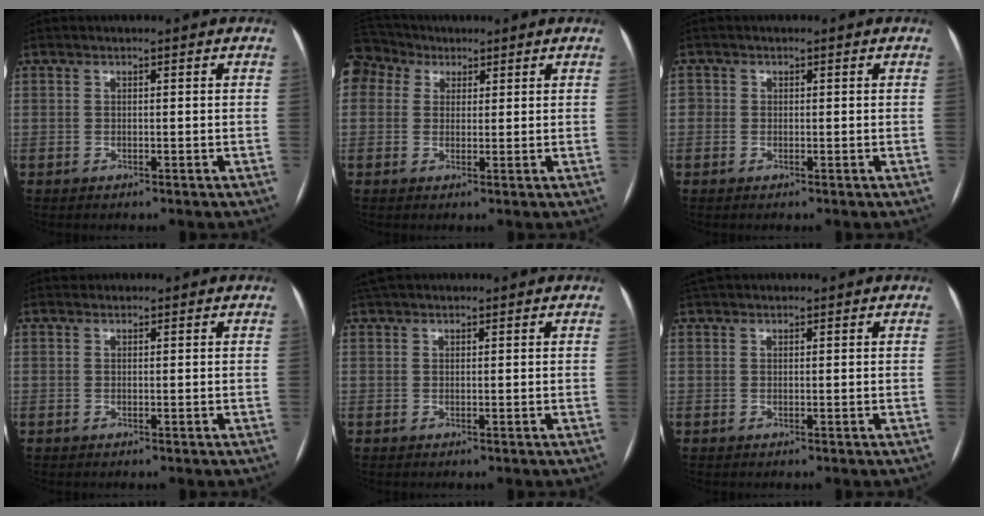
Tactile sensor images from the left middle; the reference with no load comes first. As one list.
[{"total": 5.7, "force": [3.6, 4.3, 1.2], "torque": [-0.031, 0.039, 0.074]}, {"total": 1.2, "force": [0.0, 1.1, 0.3], "torque": [0.004, 0.004, -0.004]}, {"total": 0.8, "force": [0.7, 0.4, -0.1], "torque": [-0.001, 0.014, 0.012]}, {"total": 3.8, "force": [3.3, 1.1, 1.4], "torque": [-0.023, 0.040, 0.058]}, {"total": 3.1, "force": [2.8, 0.9, 1.0], "torque": [-0.017, 0.038, 0.049]}]